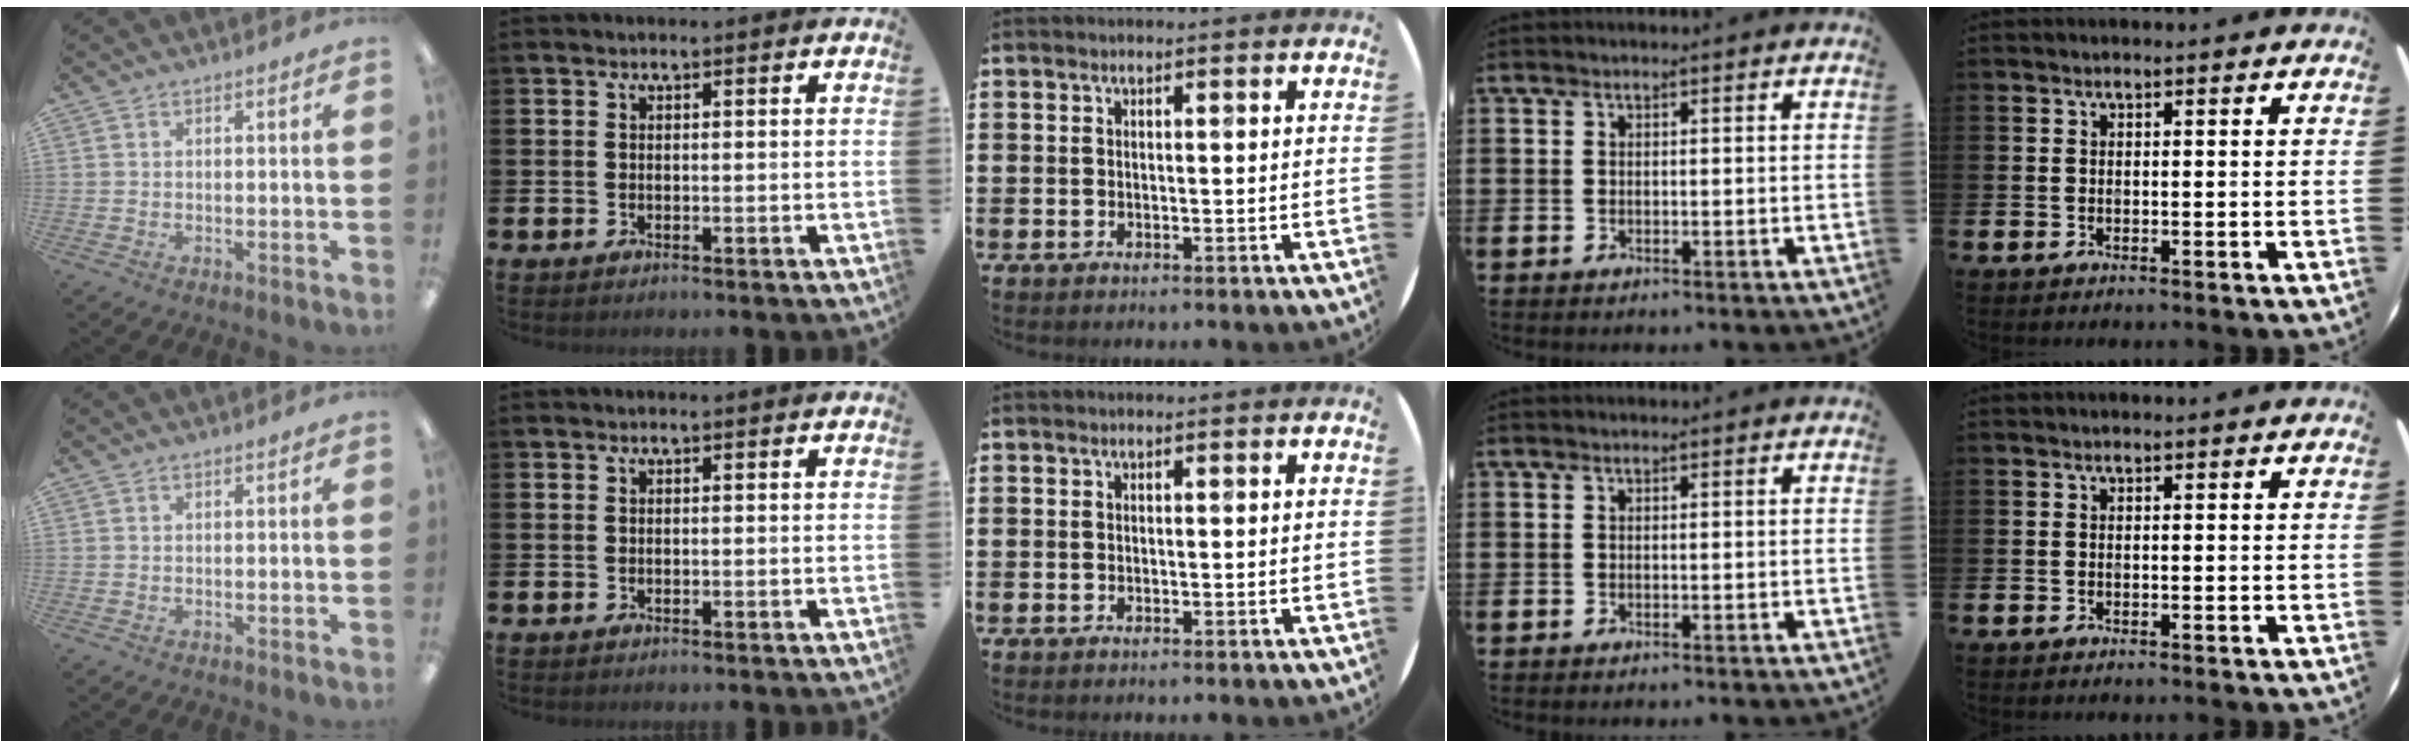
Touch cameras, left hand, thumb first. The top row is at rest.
{}